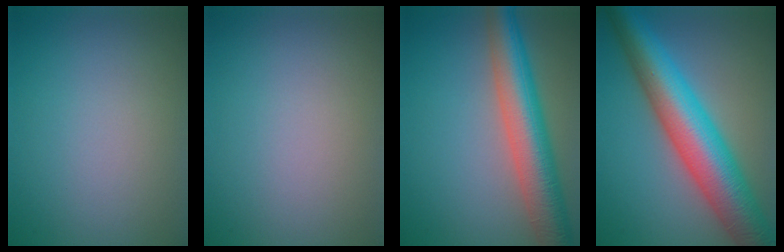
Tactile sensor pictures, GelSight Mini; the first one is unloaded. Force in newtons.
{"total": 0.0}
{"total": 8.2, "press": 8.2, "slide": 0.3}
{"total": 10.9, "press": 10.9, "slide": 0.4}